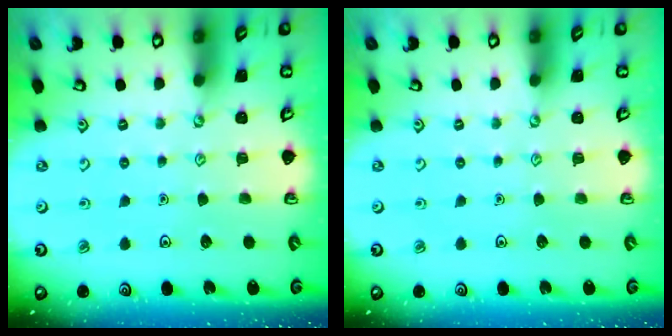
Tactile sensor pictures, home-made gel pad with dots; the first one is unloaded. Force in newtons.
{"total": 0.0}